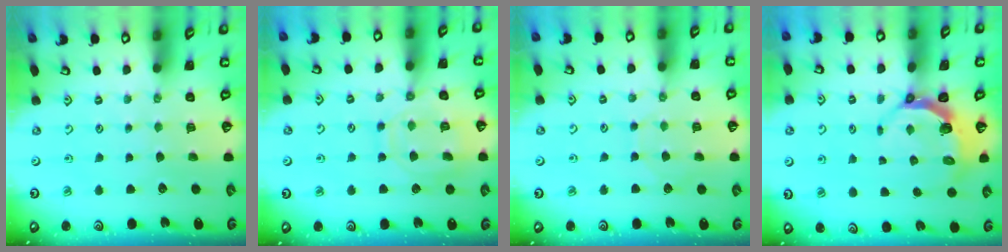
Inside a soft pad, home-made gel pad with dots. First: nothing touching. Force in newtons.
{"total": 11.2, "press": 11.2, "slide": 1.0}
{"total": 5.4, "press": 5.4, "slide": 0.6}
{"total": 4.8, "press": 3.6, "slide": 3.2}